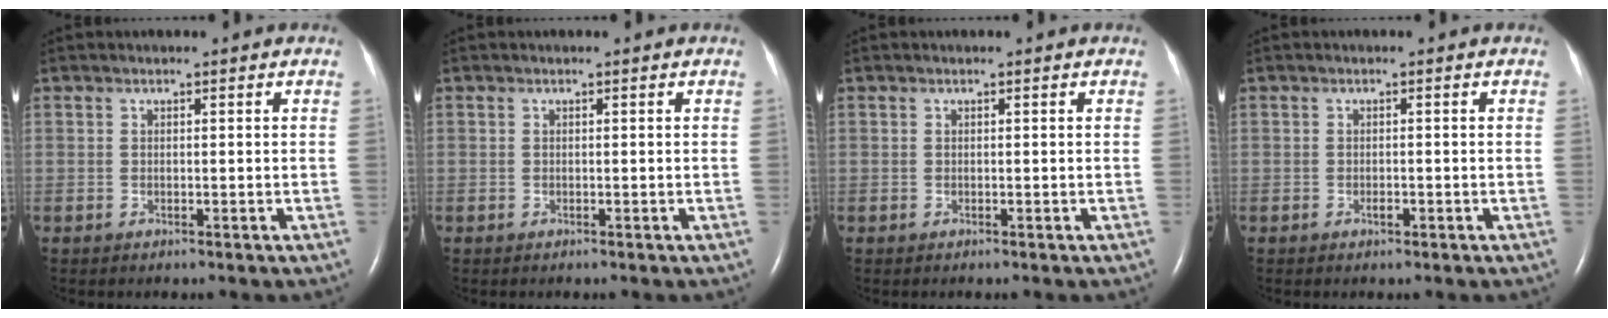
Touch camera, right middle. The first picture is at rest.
{"total": 0.0}
{"total": 0.0}
{"total": 0.8, "force": [-0.4, 0.3, 0.6], "torque": [-0.012, 0.000, -0.006]}